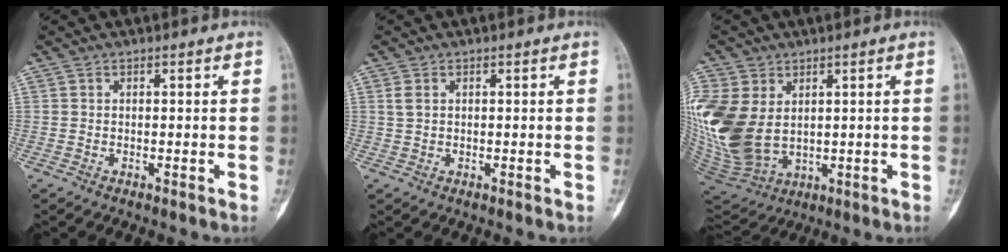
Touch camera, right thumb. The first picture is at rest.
{"total": 1.9, "force": [0.6, 1.3, 1.2], "torque": [-0.029, 0.004, 0.018]}
{"total": 18.9, "force": [2.7, 13.6, 12.8], "torque": [-0.308, -0.015, 0.080]}